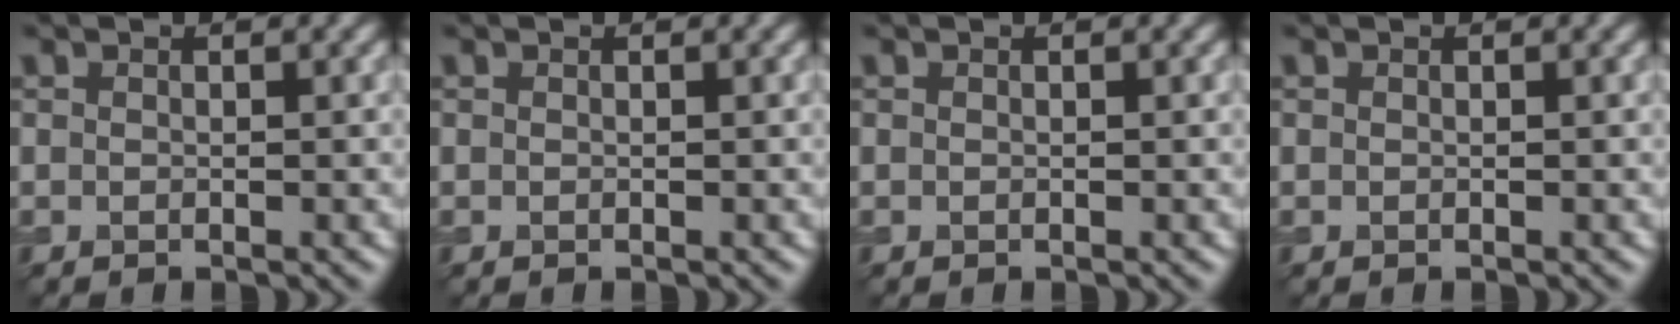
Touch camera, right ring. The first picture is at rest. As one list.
[{"total": 0.0}, {"total": 0.0}, {"total": 0.0}]